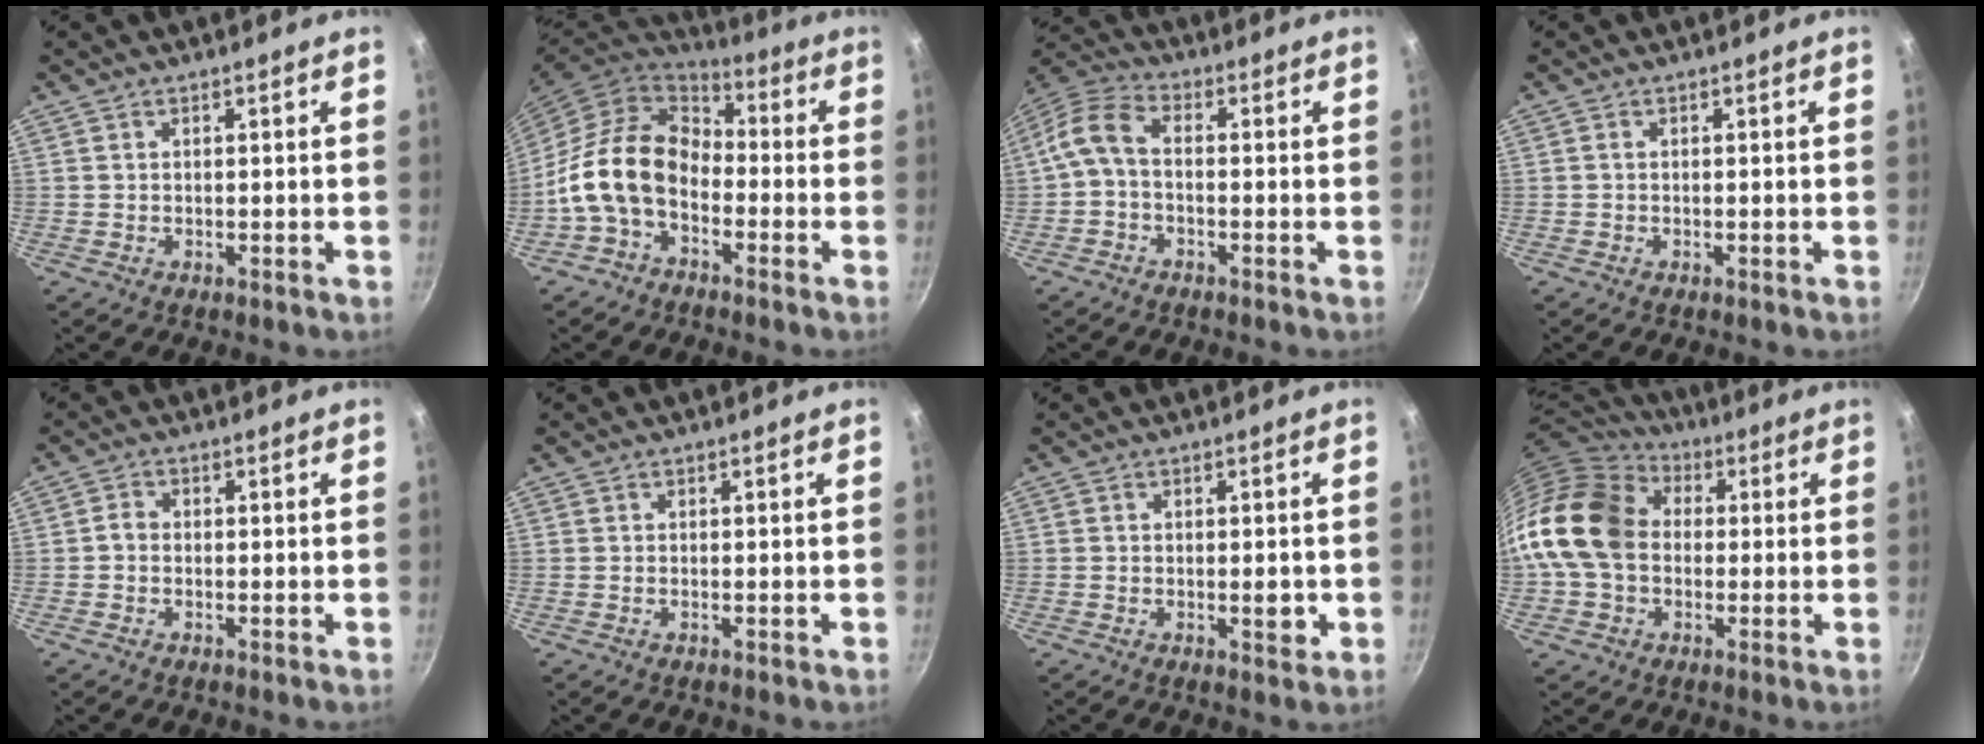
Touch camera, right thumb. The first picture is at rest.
{"total": 14.8, "force": [-3.5, 10.3, 10.1], "torque": [-0.160, 0.044, -0.086]}
{"total": 6.7, "force": [-1.3, 4.0, 5.2], "torque": [-0.118, 0.034, -0.039]}
{"total": 0.0}
{"total": 1.7, "force": [-0.4, 1.3, 1.0], "torque": [-0.018, 0.011, -0.013]}
{"total": 0.0}
{"total": 2.9, "force": [-0.6, 1.3, 2.6], "torque": [-0.025, 0.003, -0.007]}
{"total": 19.8, "force": [0.6, 14.9, 13.0], "torque": [-0.243, 0.041, -0.002]}